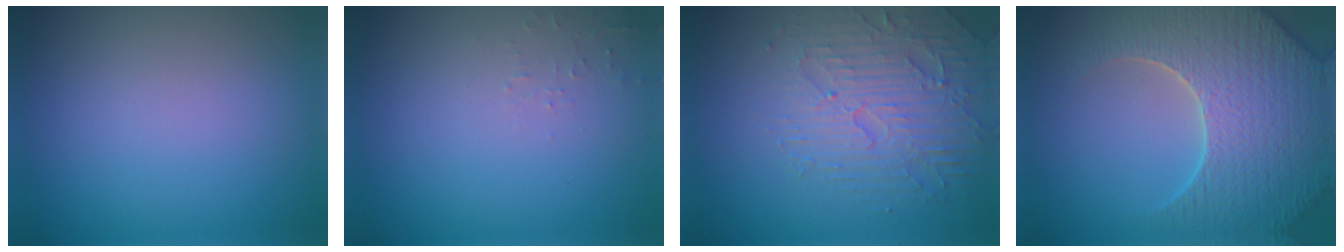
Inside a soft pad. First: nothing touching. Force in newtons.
{"total": 0.8, "press": 0.7, "slide": 0.1}
{"total": 4.4, "press": 3.9, "slide": 2.1}
{"total": 7.7, "press": 7.4, "slide": 2.2}